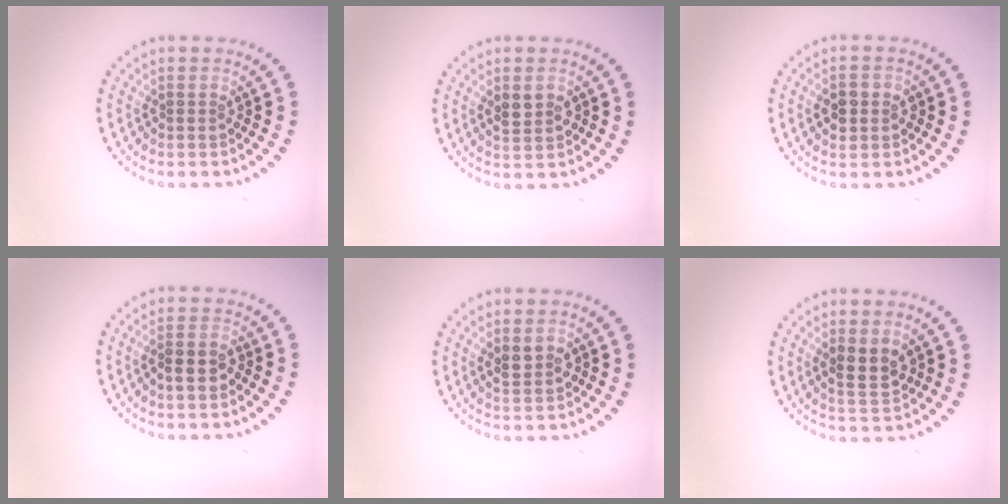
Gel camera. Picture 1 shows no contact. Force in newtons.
{"total": 2.1, "press": 2.1, "slide": 0.2}
{"total": 2.2, "press": 2.2, "slide": 0.2}
{"total": 2.3, "press": 2.1, "slide": 0.8}
{"total": 2.1, "press": 2.1, "slide": 0.2}
{"total": 2.7, "press": 2.6, "slide": 0.6}